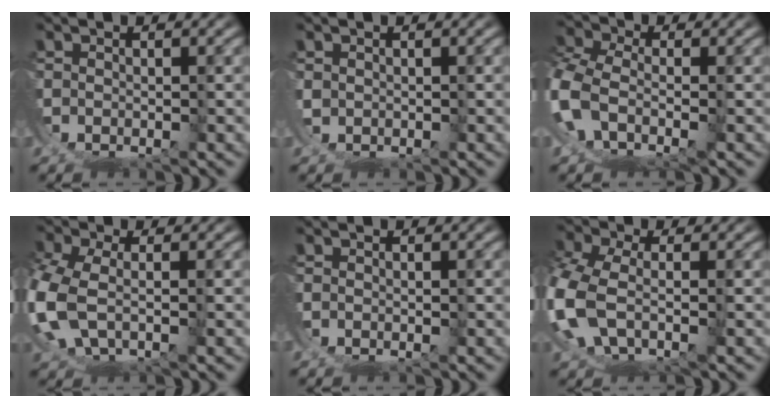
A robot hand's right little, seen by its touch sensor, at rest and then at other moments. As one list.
[{"total": 1.7, "force": [1.2, -0.6, -1.0], "torque": [0.013, 0.000, 0.021]}, {"total": 5.3, "force": [-1.0, 4.2, 3.0], "torque": [-0.119, -0.034, -0.007]}, {"total": 3.3, "force": [0.5, 2.3, 2.3], "torque": [-0.112, -0.024, 0.020]}, {"total": 0.0}, {"total": 4.9, "force": [0.0, 3.6, 3.3], "torque": [-0.137, -0.031, 0.014]}]